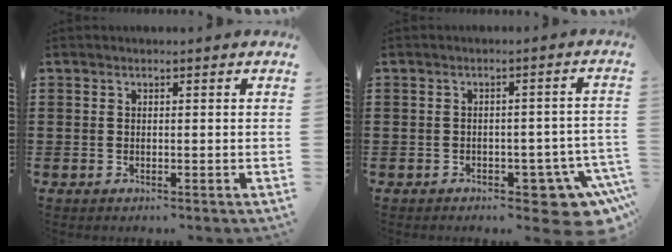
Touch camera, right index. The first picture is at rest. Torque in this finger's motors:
{"motor_torque": [0.62, 0.62, 0.67, 0.02]}